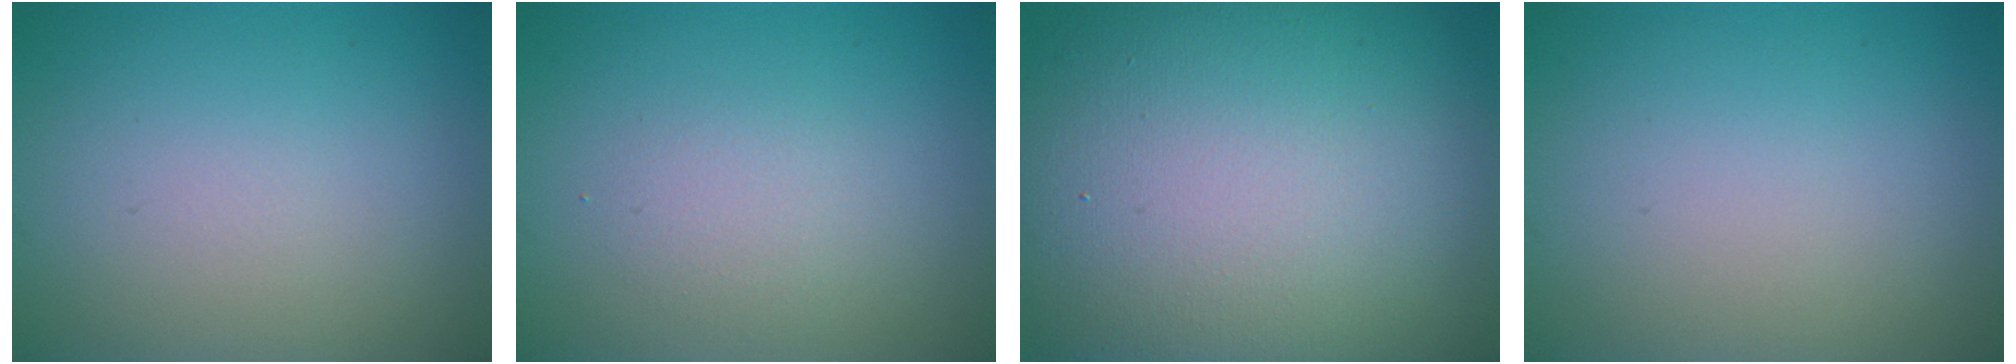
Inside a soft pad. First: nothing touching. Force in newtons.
{"total": 1.6, "press": 1.6, "slide": 0.2}
{"total": 18.9, "press": 18.9, "slide": 1.0}
{"total": 0.0}